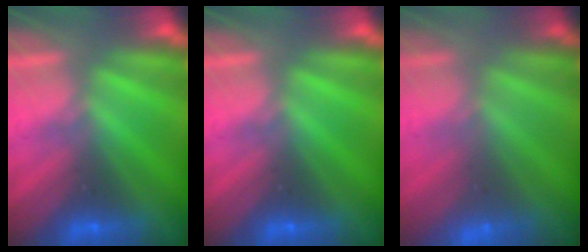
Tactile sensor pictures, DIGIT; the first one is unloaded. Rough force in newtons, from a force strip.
{"total": 0.0}
{"total": 2.9}